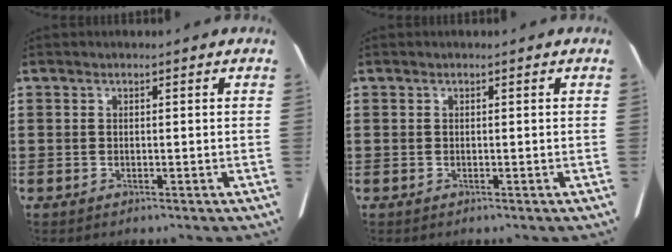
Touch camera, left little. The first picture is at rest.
{"total": 0.0}